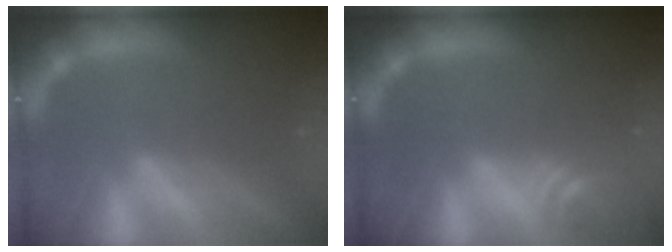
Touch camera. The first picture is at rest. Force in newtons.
{"total": 3.5}